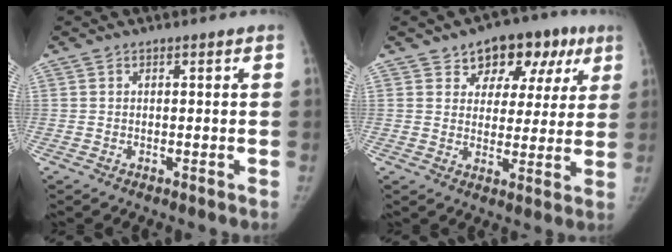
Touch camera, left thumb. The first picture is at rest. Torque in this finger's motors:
{"motor_torque": [-0.01, 0.08, 0.74, -0.48, 0.01]}